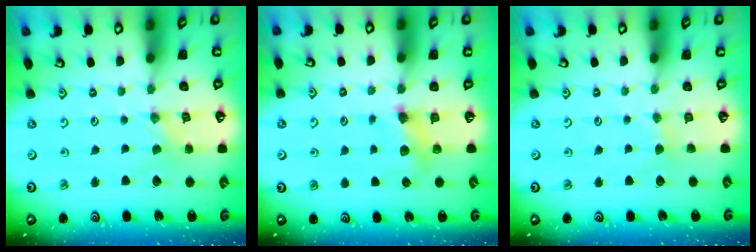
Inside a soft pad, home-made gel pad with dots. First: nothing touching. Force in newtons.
{"total": 5.7, "press": 5.7, "slide": 0.5}
{"total": 1.1, "press": 1.1, "slide": 0.3}